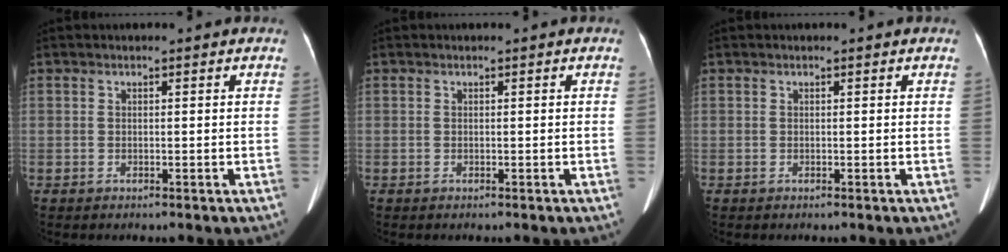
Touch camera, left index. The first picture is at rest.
{"total": 0.0}
{"total": 0.0}